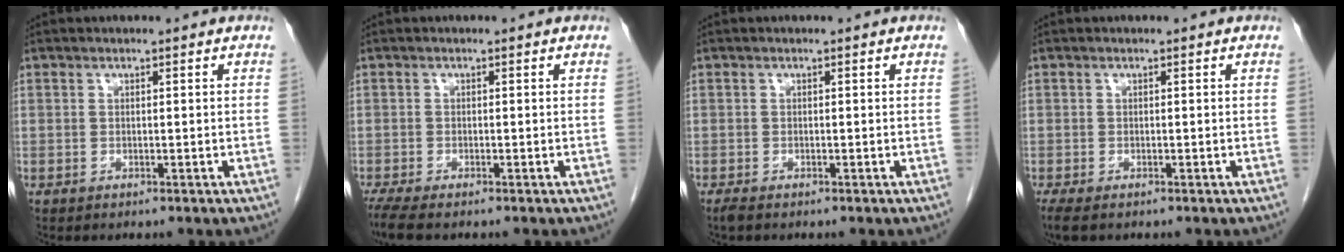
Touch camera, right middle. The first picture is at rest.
{"total": 3.5, "force": [-2.8, 0.4, 2.0], "torque": [-0.039, -0.011, -0.049]}
{"total": 0.9, "force": [-0.7, 0.2, 0.5], "torque": [-0.018, -0.004, -0.015]}
{"total": 3.3, "force": [-2.4, 1.1, 1.9], "torque": [-0.035, -0.012, -0.035]}